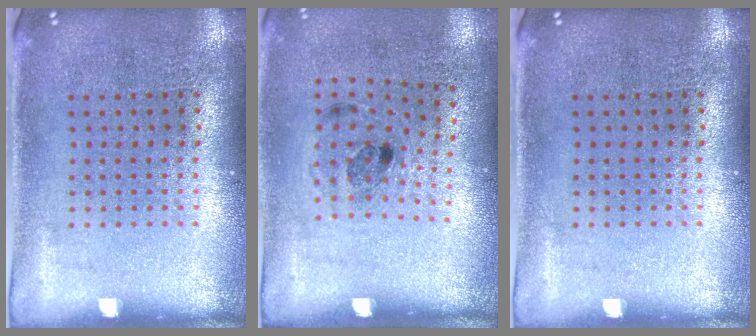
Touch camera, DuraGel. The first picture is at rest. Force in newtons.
{"total": 1.2, "press": 0.8, "slide": 0.9}
{"total": 0.0}